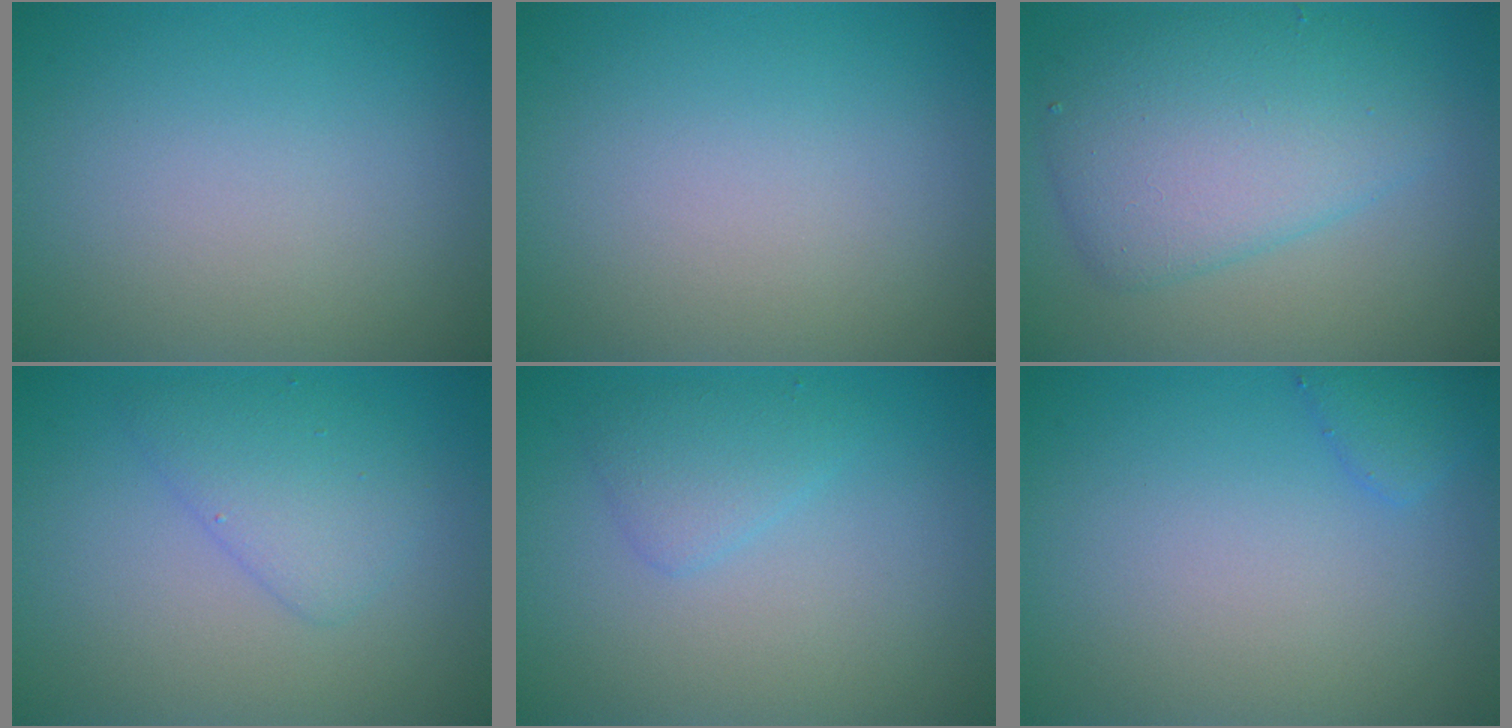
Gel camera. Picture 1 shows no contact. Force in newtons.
{"total": 0.0}
{"total": 6.3, "press": 6.3, "slide": 0.1}
{"total": 2.8, "press": 2.8, "slide": 0.1}
{"total": 1.9, "press": 1.9, "slide": 0.0}
{"total": 1.5, "press": 1.5, "slide": 0.1}